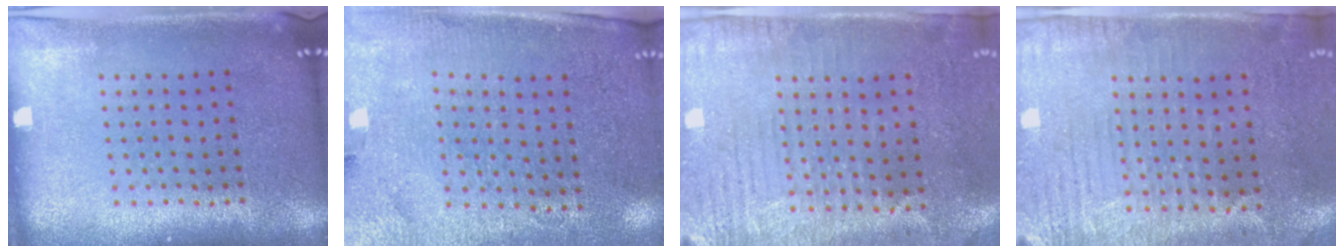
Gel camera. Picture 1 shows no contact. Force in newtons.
{"total": 3.1, "press": 2.8, "slide": 1.2}
{"total": 3.0, "press": 2.5, "slide": 1.6}
{"total": 3.0, "press": 2.5, "slide": 1.6}